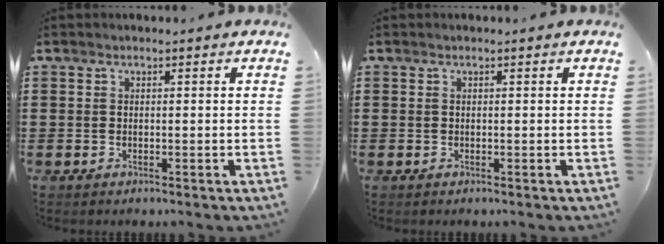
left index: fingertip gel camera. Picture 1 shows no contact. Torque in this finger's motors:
{"motor_torque": [-0.85, 1.29, -0.36, -0.07]}